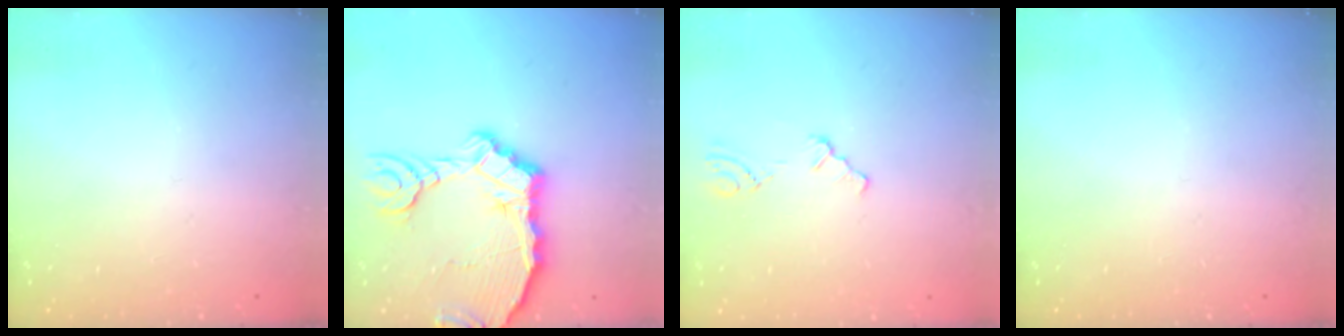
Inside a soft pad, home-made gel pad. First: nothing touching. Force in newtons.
{"total": 14.6, "press": 14.5, "slide": 1.7}
{"total": 1.8, "press": 1.8, "slide": 0.3}
{"total": 0.0}